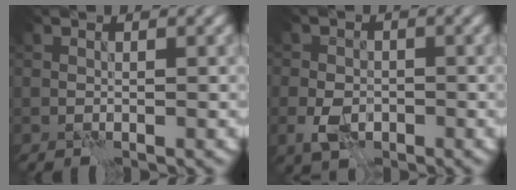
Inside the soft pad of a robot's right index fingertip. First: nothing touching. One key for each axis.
{"total": 3.6, "fx": -1.3, "fy": 2.7, "fz": 2.1, "tx": -0.042, "ty": -0.006, "tz": -0.029}